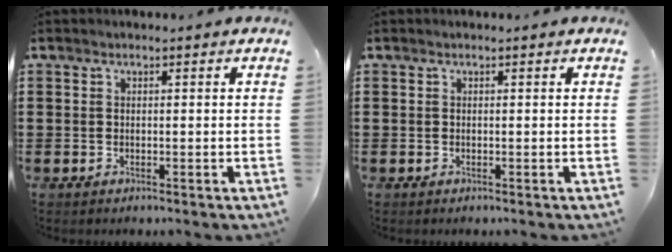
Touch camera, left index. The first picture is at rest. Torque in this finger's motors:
{"motor_torque": [0.00, 0.00, 0.00, 0.00]}